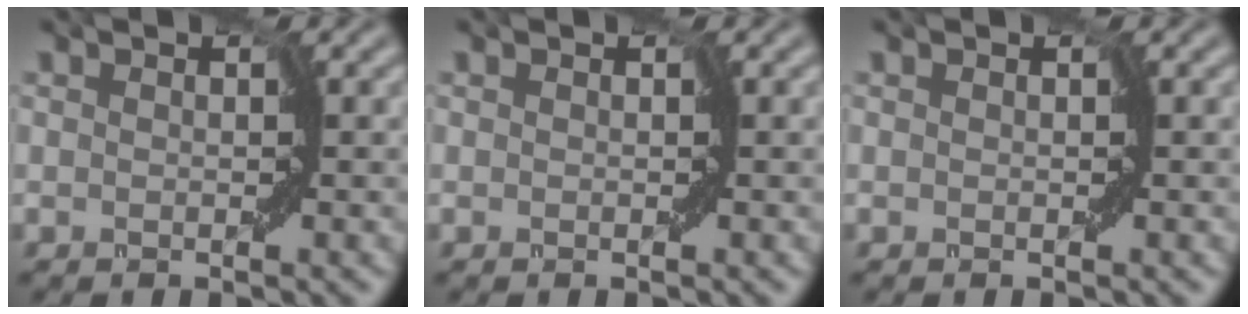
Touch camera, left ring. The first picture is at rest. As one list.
[{"total": 0.0}, {"total": 0.0}]